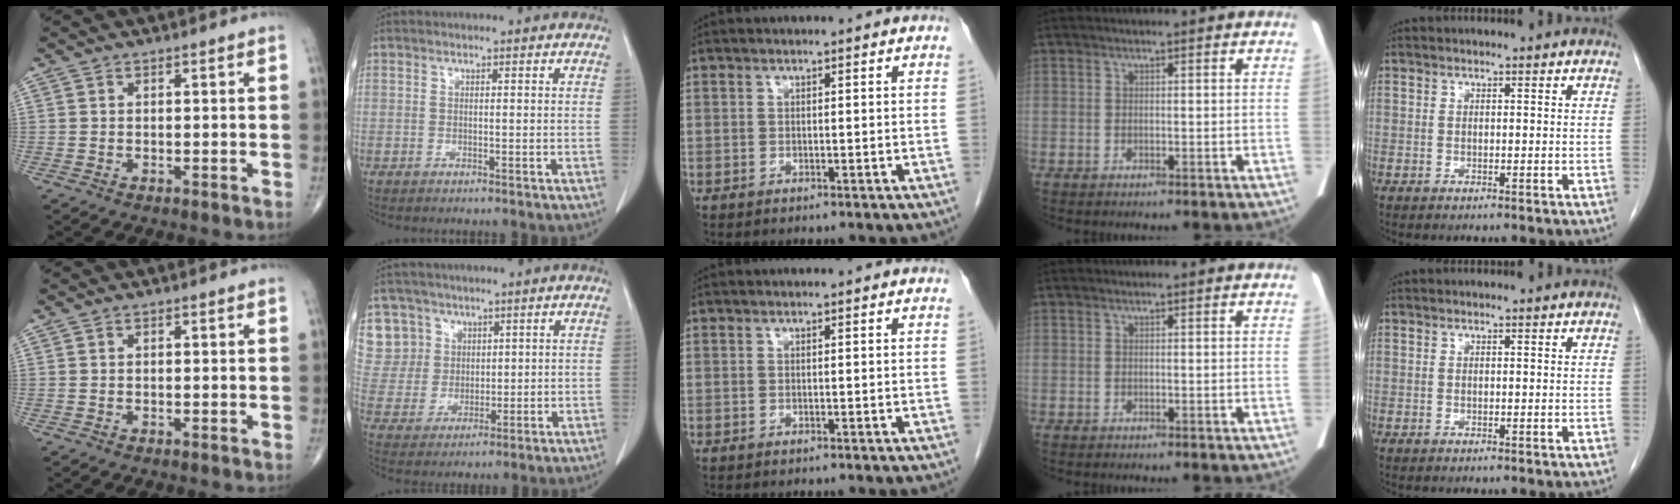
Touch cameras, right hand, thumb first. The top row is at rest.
{"index": {"total": 9.8, "force": [5.1, 8.3, 0.3], "torque": [-0.013, 0.022, 0.116]}}